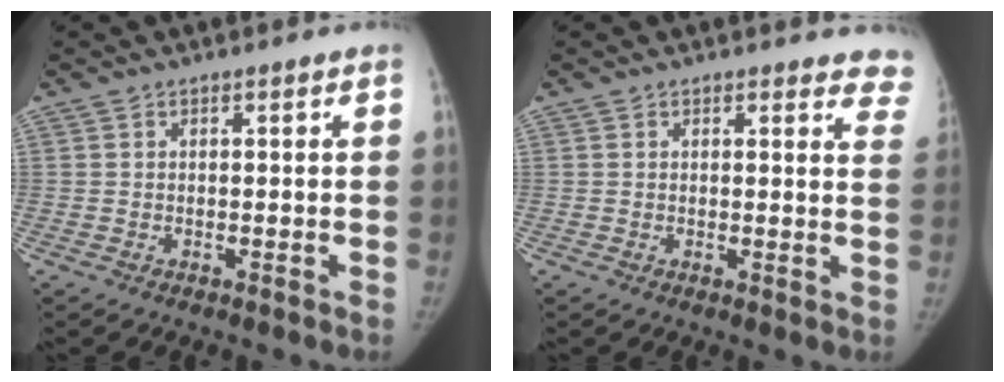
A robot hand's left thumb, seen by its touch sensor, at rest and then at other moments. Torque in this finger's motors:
{"motor_torque": [-0.26, -0.05, 0.19, 0.18, -0.03]}